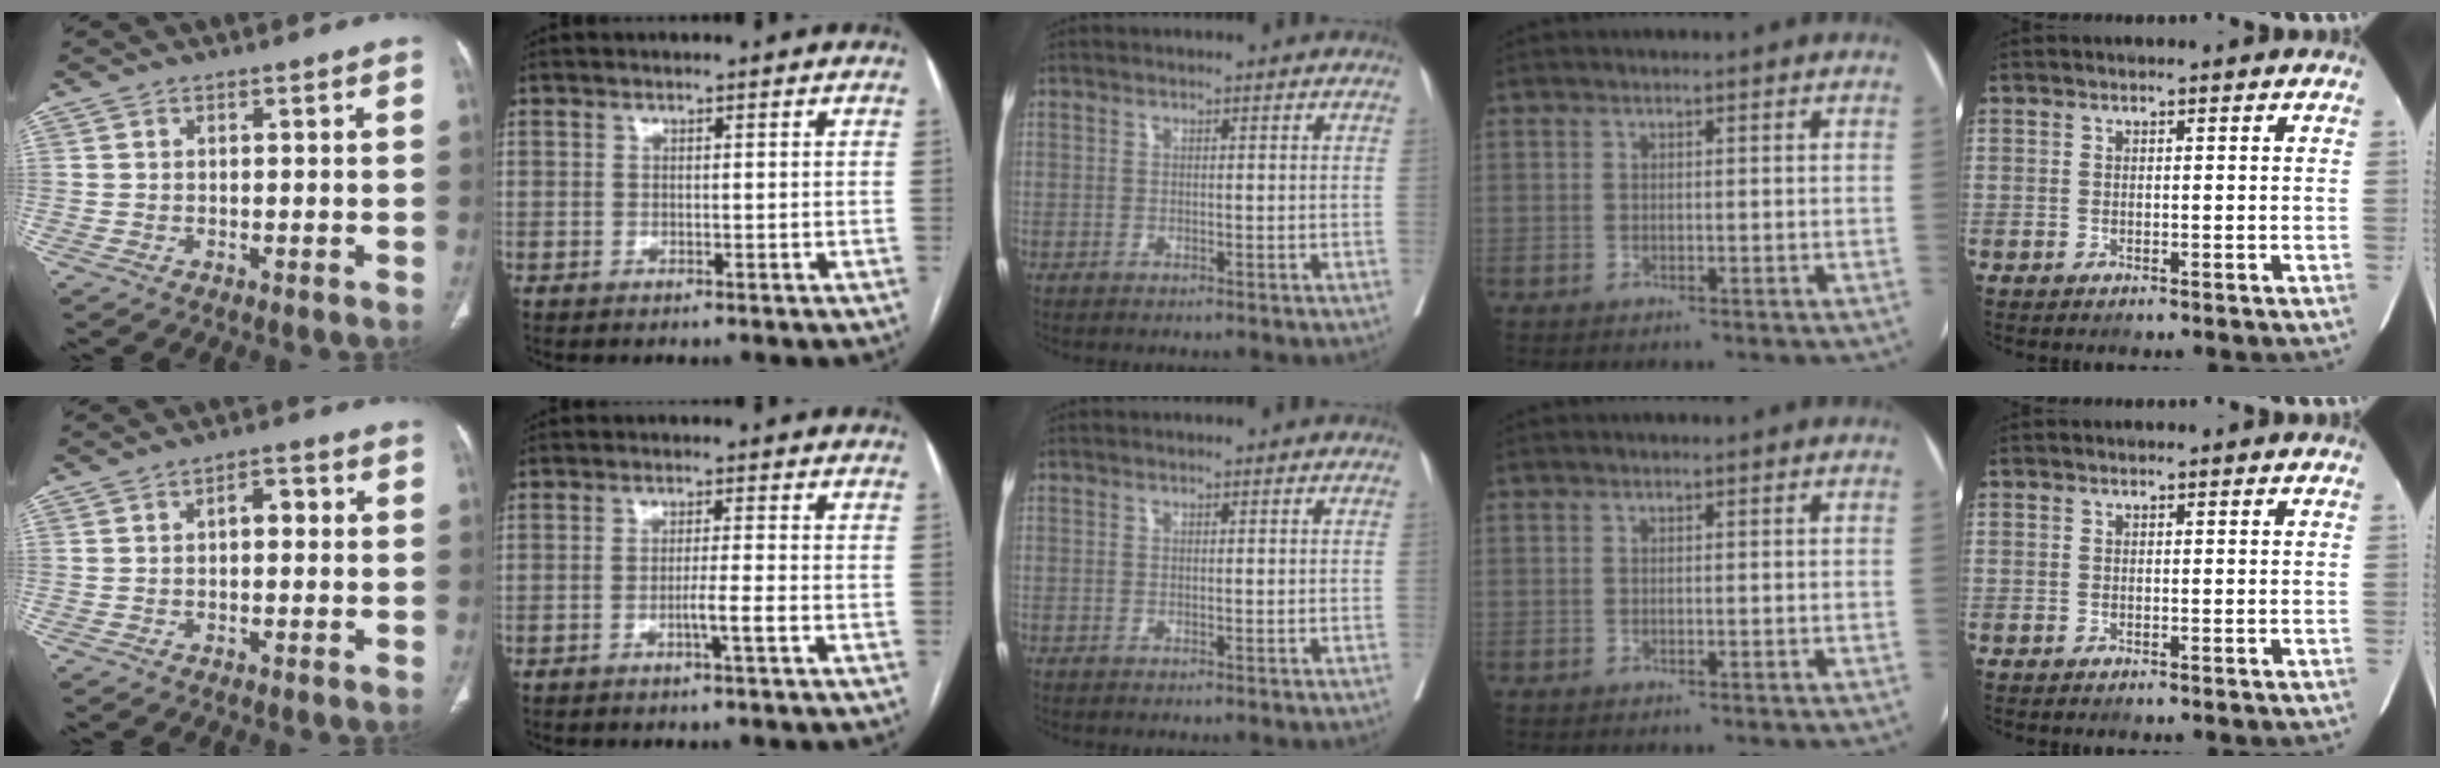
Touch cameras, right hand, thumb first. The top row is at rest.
{"thumb": {"total": 3.5, "force": [0.3, 2.0, 2.8], "torque": [-0.030, 0.012, -0.002]}, "index": {"total": 3.0, "force": [-1.3, -0.5, 2.7], "torque": [-0.044, -0.003, -0.025]}}